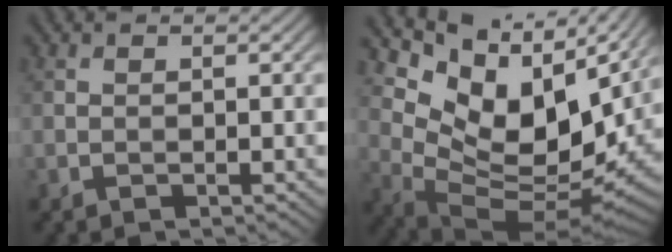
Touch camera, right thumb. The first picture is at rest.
{"total": 14.0, "force": [7.3, 7.1, 9.7], "torque": [-0.200, 0.010, 0.145]}